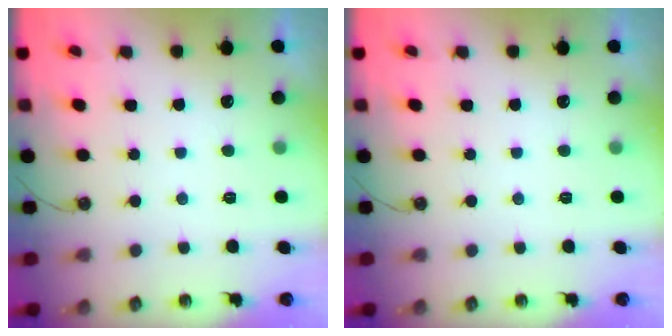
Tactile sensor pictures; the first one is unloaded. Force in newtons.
{"total": 0.0}